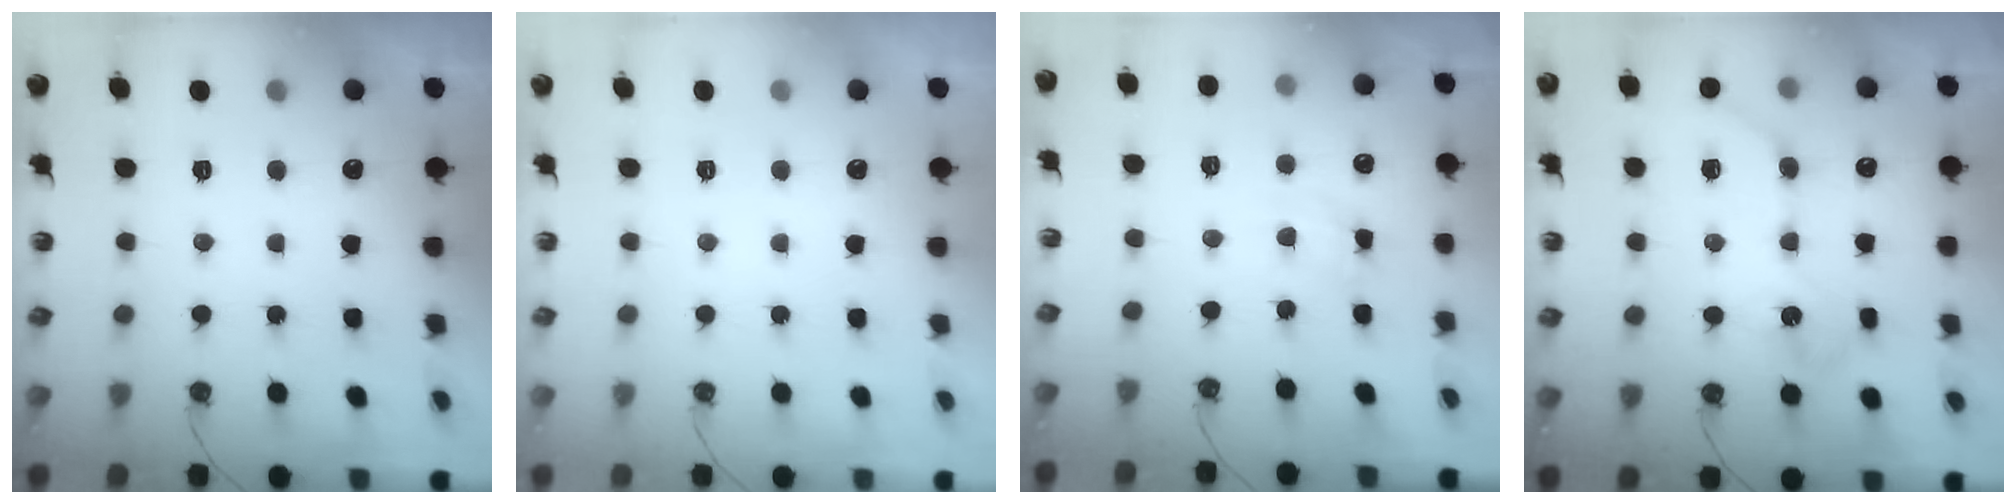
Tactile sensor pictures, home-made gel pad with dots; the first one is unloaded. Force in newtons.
{"total": 0.0}
{"total": 5.8, "press": 5.8, "slide": 0.4}
{"total": 11.5, "press": 11.5, "slide": 0.3}